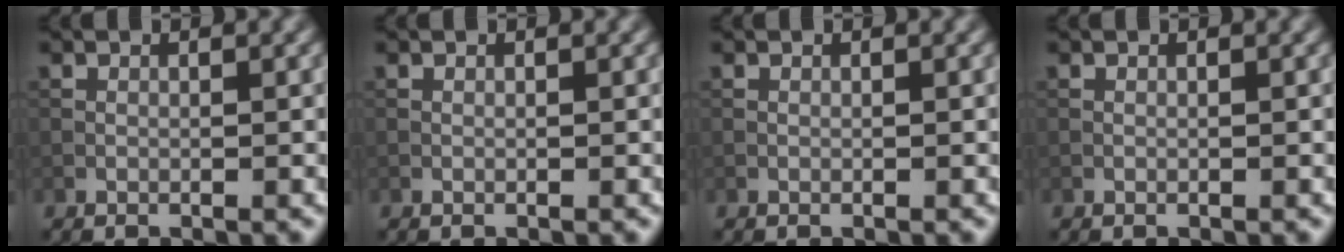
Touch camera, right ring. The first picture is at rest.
{"total": 0.0}
{"total": 0.0}
{"total": 0.0}